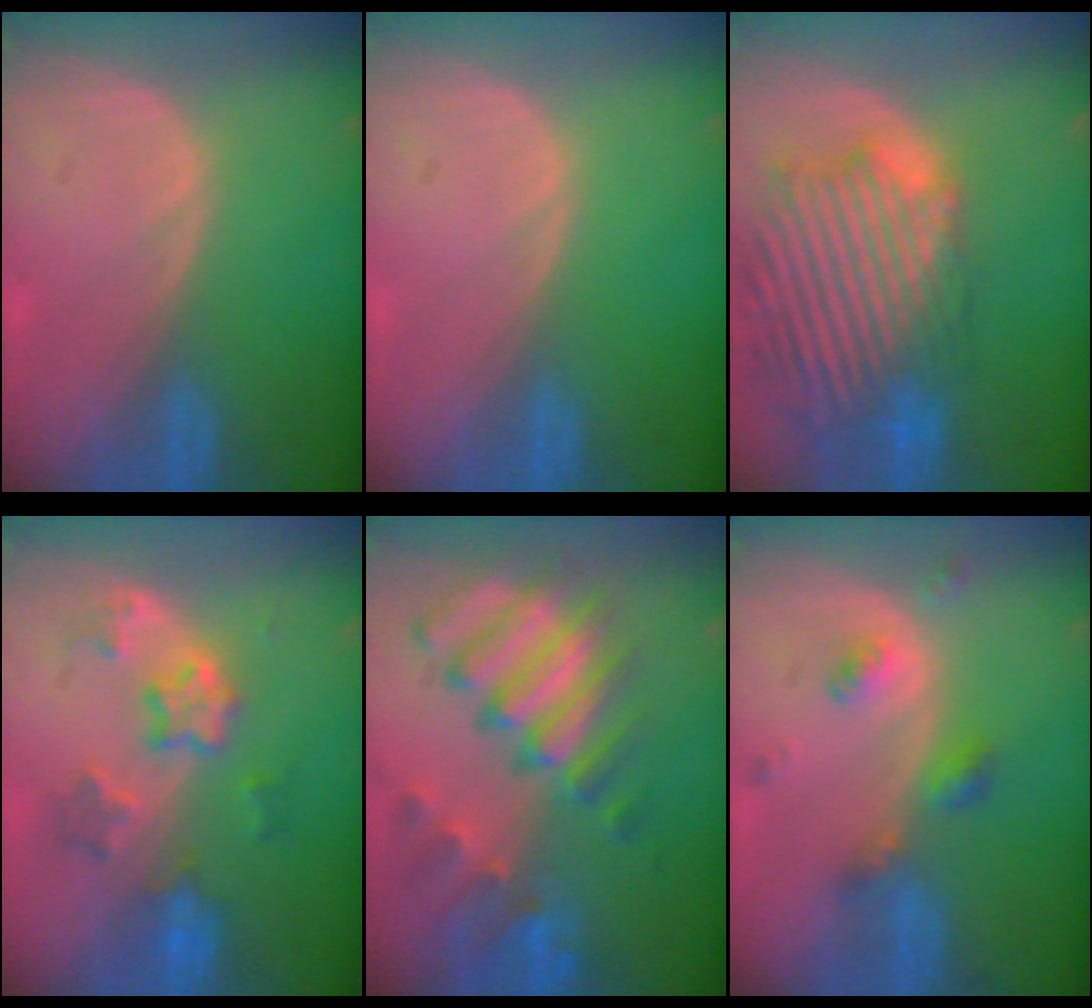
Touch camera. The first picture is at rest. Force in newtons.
{"total": 0.0}
{"total": 14.4, "press": 12.4, "slide": 7.4}
{"total": 6.4, "press": 6.1, "slide": 1.7}
{"total": 11.7, "press": 10.0, "slide": 6.0}
{"total": 5.0, "press": 4.4, "slide": 2.3}